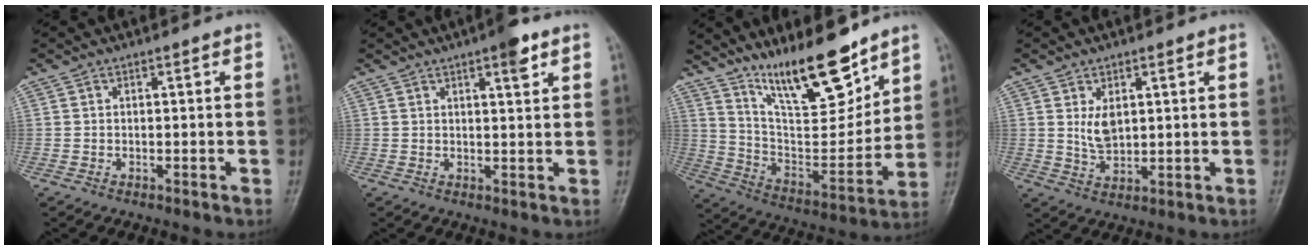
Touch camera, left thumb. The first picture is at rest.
{"total": 4.5, "force": [2.6, 1.1, 3.5], "torque": [-0.045, -0.011, 0.034]}
{"total": 18.0, "force": [13.2, 5.1, 11.0], "torque": [-0.138, -0.087, 0.238]}
{"total": 4.8, "force": [1.5, 2.9, 3.5], "torque": [-0.052, -0.015, 0.034]}